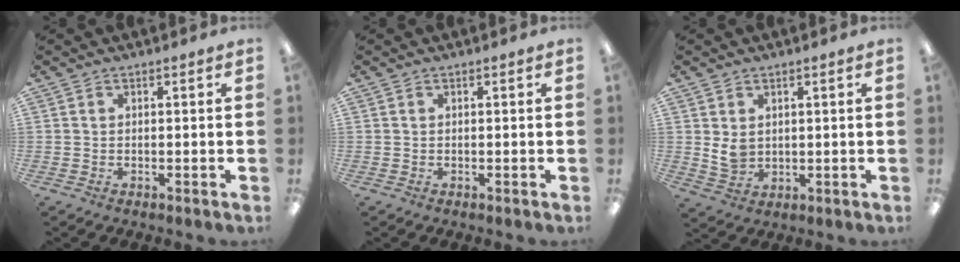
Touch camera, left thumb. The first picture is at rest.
{"total": 0.0}
{"total": 4.7, "force": [1.6, 3.6, 2.5], "torque": [-0.042, -0.008, 0.029]}